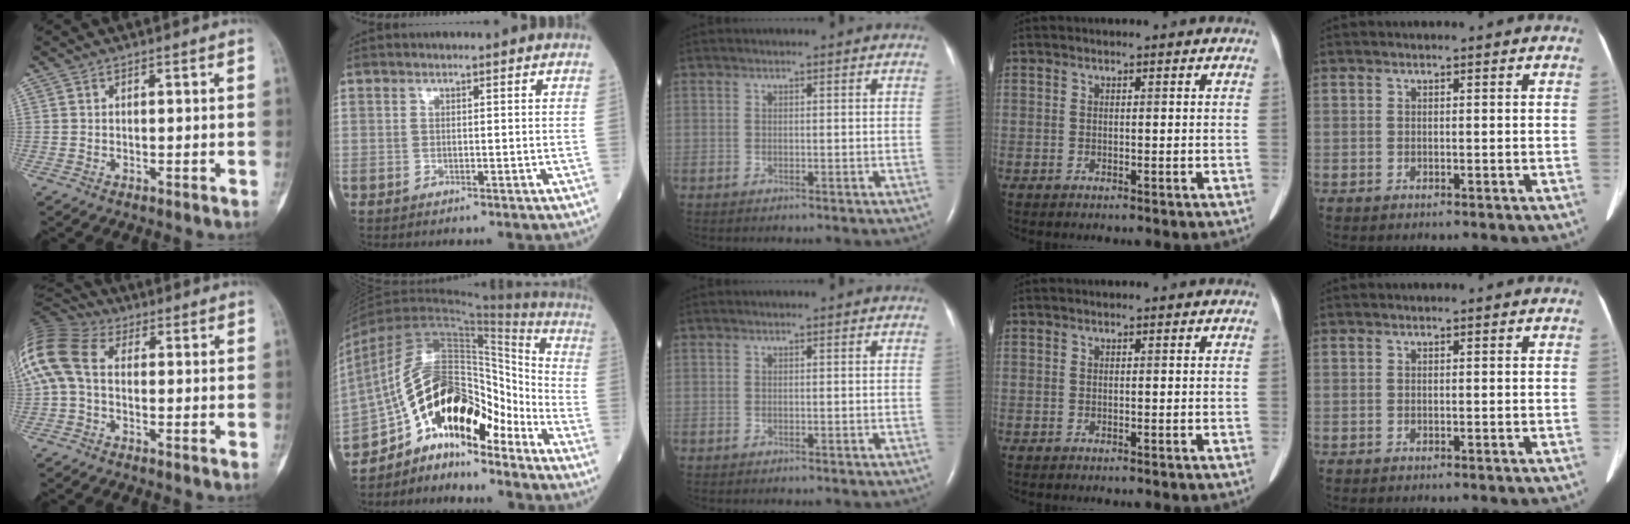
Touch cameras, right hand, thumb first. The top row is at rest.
{"thumb": {"total": 13.9, "force": [0.9, 8.8, 10.6], "torque": [-0.253, 0.030, 0.003]}, "index": {"total": 18.0, "force": [-12.3, 6.5, 11.5], "torque": [-0.208, 0.054, -0.216]}}